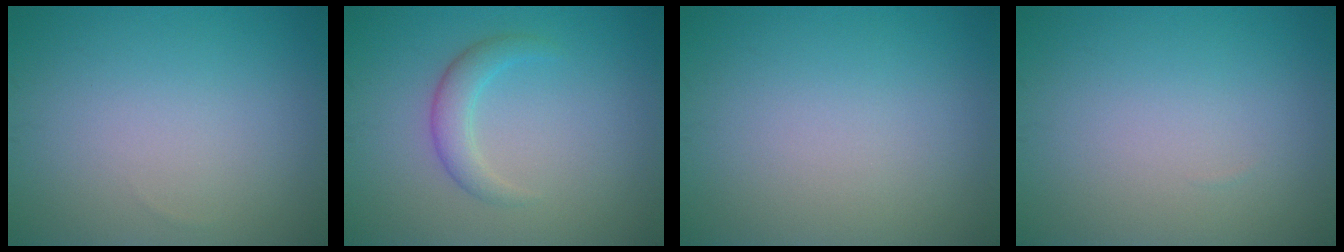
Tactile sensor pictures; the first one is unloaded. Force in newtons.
{"total": 2.4, "press": 2.4, "slide": 0.1}
{"total": 0.0}
{"total": 0.0}